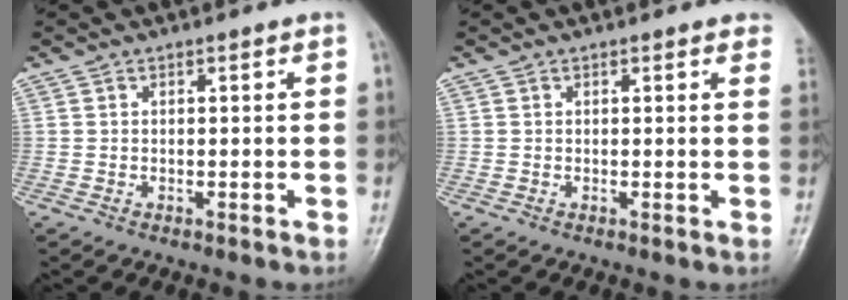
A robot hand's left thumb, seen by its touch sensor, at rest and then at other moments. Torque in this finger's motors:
{"motor_torque": [0.85, 0.23, 0.39, -0.61, 0.00]}